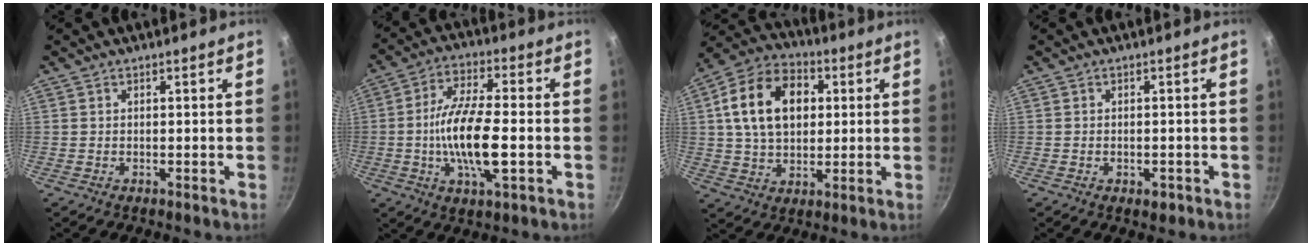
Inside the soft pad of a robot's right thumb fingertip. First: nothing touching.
{"total": 13.6, "force": [-2.4, 4.4, 12.7], "torque": [-0.236, 0.018, -0.052]}
{"total": 16.9, "force": [3.4, 11.8, 11.7], "torque": [-0.177, 0.014, 0.047]}
{"total": 2.3, "force": [-1.1, 1.4, 1.6], "torque": [-0.020, 0.003, -0.012]}